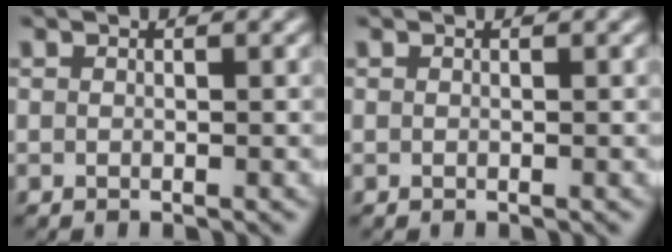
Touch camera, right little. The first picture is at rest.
{"total": 0.0}